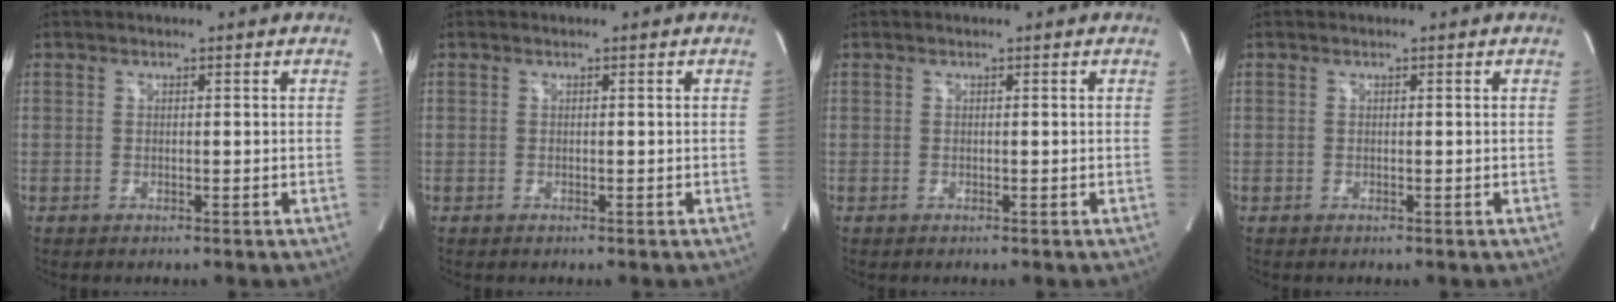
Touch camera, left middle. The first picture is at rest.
{"total": 0.0}
{"total": 0.0}
{"total": 0.0}